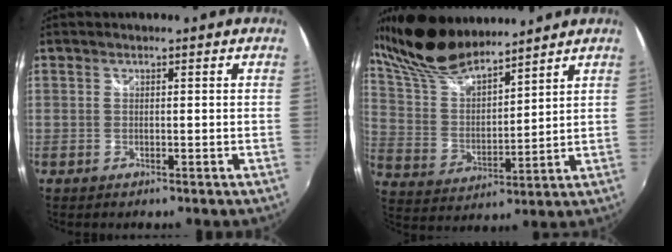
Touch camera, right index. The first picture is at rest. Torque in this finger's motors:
{"motor_torque": [1.01, 1.13, 0.35, 0.06]}